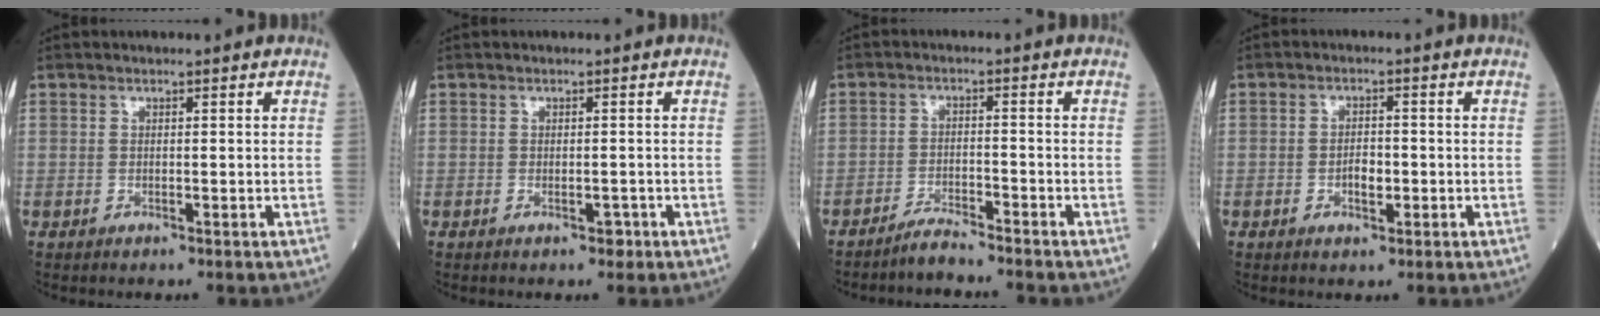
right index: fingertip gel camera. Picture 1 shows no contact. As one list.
[{"total": 1.6, "force": [-0.7, 0.8, 1.2], "torque": [-0.016, 0.000, -0.007]}, {"total": 3.3, "force": [-3.2, -0.2, 0.7], "torque": [-0.015, -0.013, -0.059]}, {"total": 3.1, "force": [-0.8, 1.5, 2.6], "torque": [-0.043, 0.004, -0.013]}]